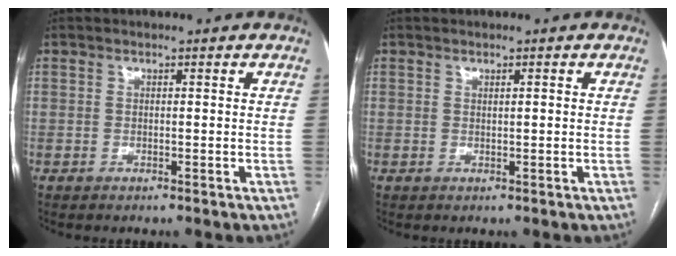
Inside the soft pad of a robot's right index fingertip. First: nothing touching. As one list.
[{"total": 0.6, "force": [0.2, 0.0, 0.5], "torque": [-0.011, 0.000, 0.004]}]